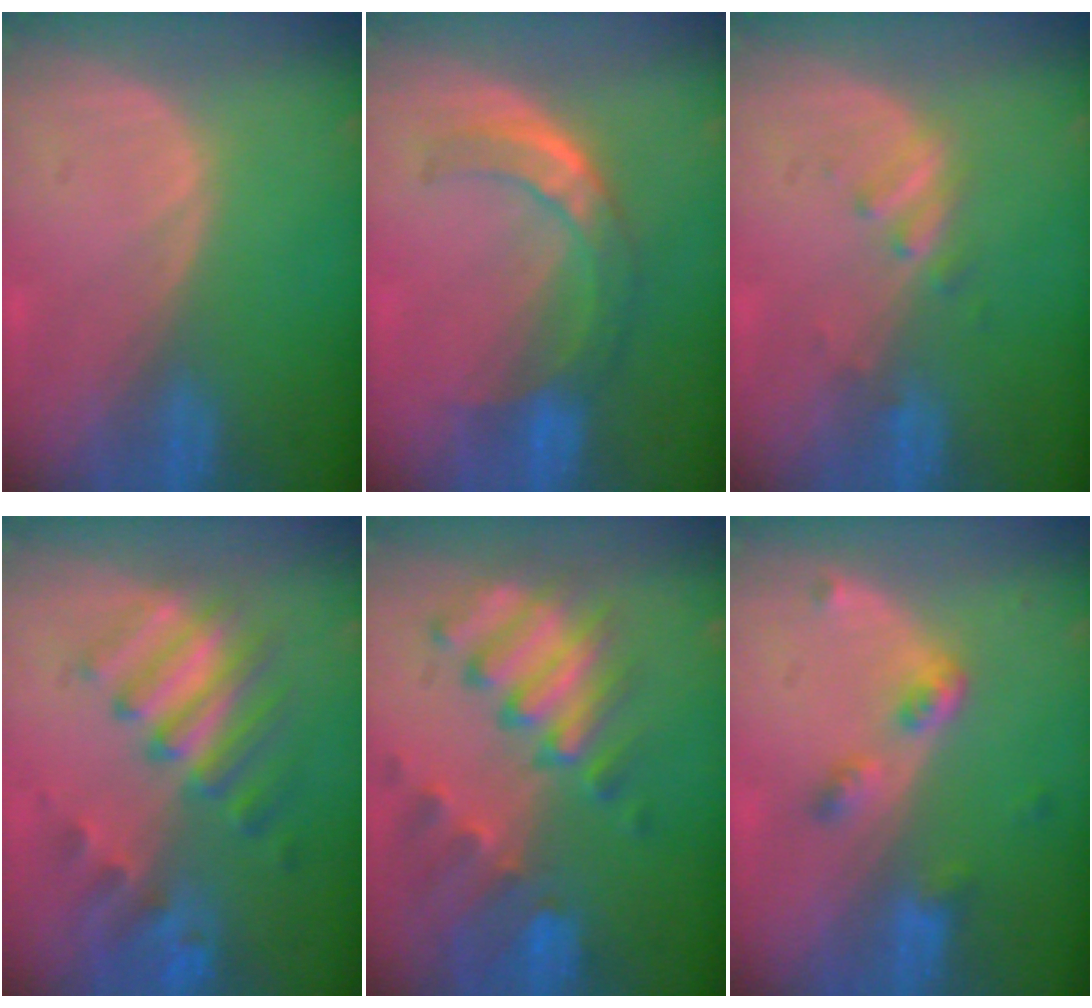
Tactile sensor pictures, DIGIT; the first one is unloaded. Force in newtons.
{"total": 7.7, "press": 6.5, "slide": 4.2}
{"total": 2.3, "press": 2.3, "slide": 0.3}
{"total": 9.0, "press": 8.3, "slide": 3.7}
{"total": 10.2, "press": 8.9, "slide": 5.0}
{"total": 4.2, "press": 3.9, "slide": 1.6}